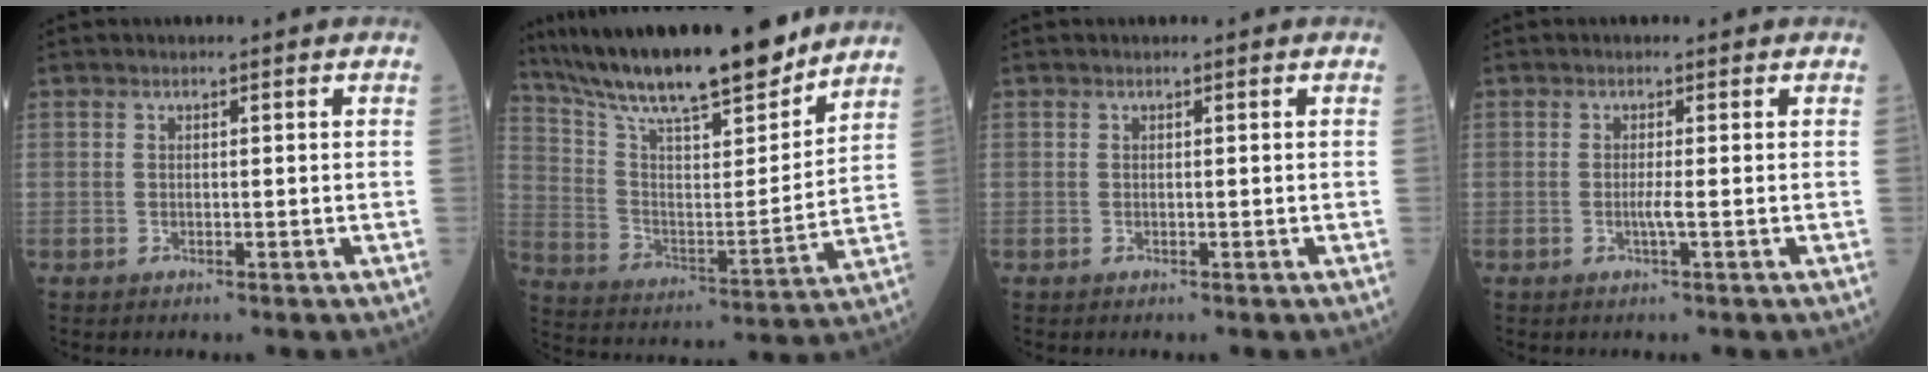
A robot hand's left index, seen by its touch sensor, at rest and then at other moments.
{"total": 22.0, "force": [19.0, 2.5, 10.8], "torque": [-0.194, -0.002, 0.314]}
{"total": 0.0}
{"total": 1.3, "force": [-0.3, -0.4, 1.2], "torque": [-0.025, -0.001, -0.008]}